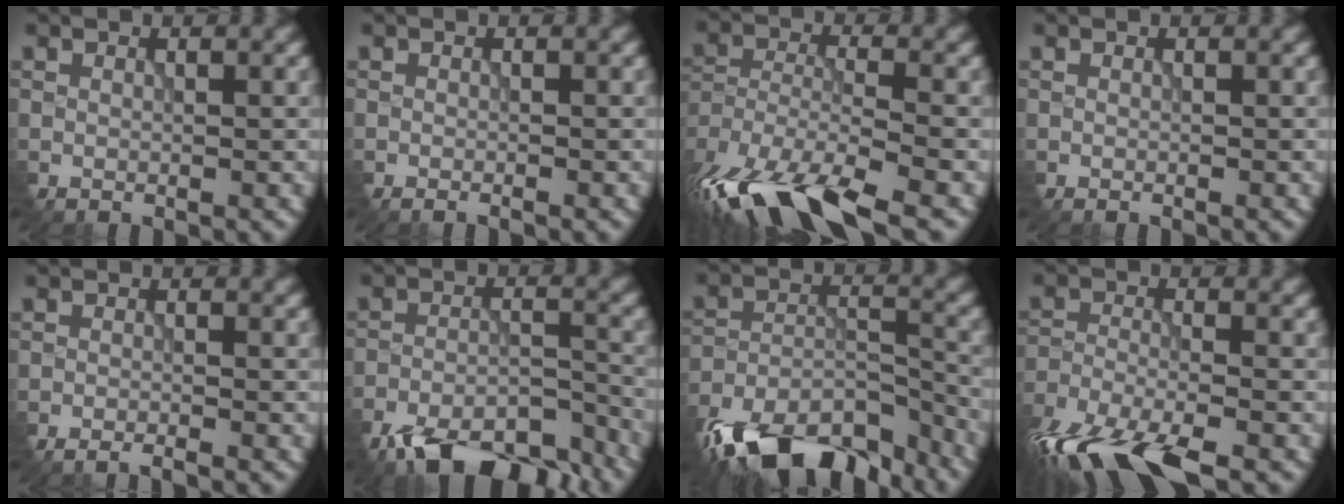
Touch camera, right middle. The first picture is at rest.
{"total": 0.7, "force": [-0.6, -0.1, 0.3], "torque": [-0.011, -0.005, -0.014]}
{"total": 12.0, "force": [-8.5, 4.2, 7.3], "torque": [-0.173, -0.029, -0.147]}
{"total": 0.0}
{"total": 2.1, "force": [-1.9, -0.1, 1.0], "torque": [-0.021, -0.007, -0.035]}
{"total": 10.3, "force": [-8.8, 3.1, 4.4], "torque": [-0.070, -0.021, -0.139]}
{"total": 13.1, "force": [-10.8, 5.0, 5.6], "torque": [-0.129, -0.010, -0.176]}
{"total": 10.1, "force": [-7.9, 2.7, 5.7], "torque": [-0.134, -0.035, -0.148]}